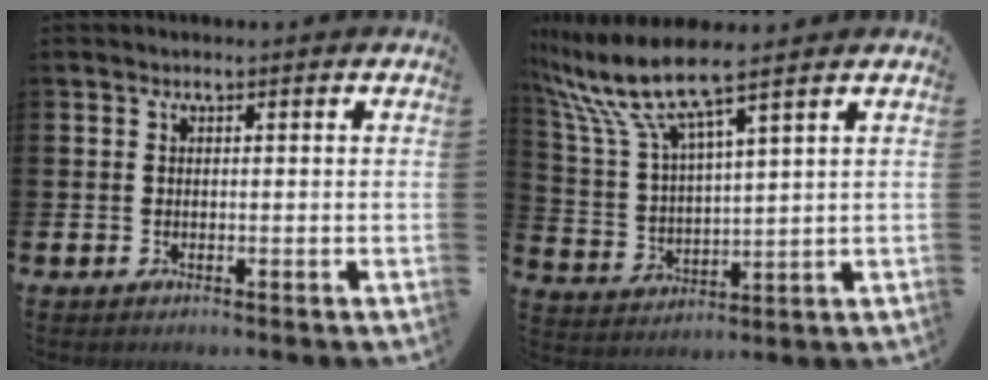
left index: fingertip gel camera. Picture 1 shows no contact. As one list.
[{"total": 8.7, "force": [7.4, 0.6, 4.5], "torque": [-0.123, -0.034, 0.127]}]